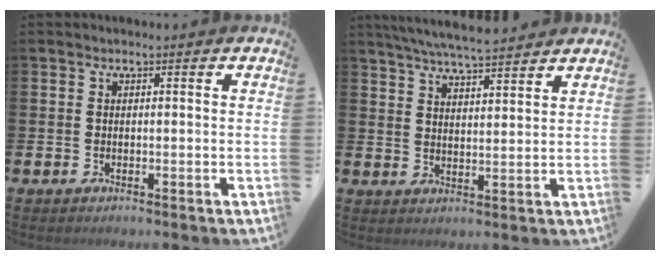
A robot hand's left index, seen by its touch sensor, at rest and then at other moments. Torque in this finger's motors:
{"motor_torque": [1.01, -1.13, 0.42, 0.17]}